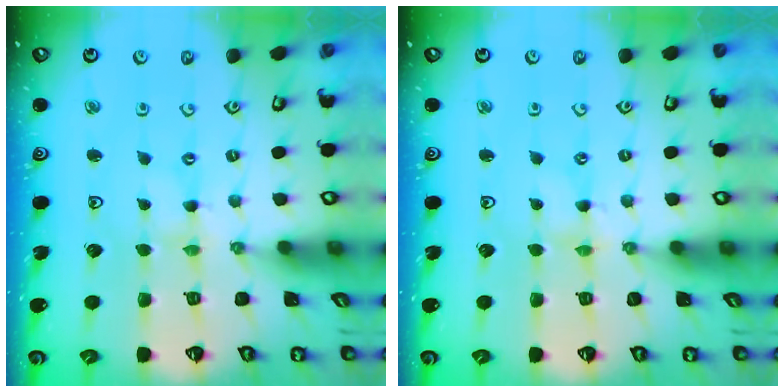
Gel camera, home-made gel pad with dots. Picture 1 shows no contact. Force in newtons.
{"total": 1.1, "press": 1.0, "slide": 0.2}